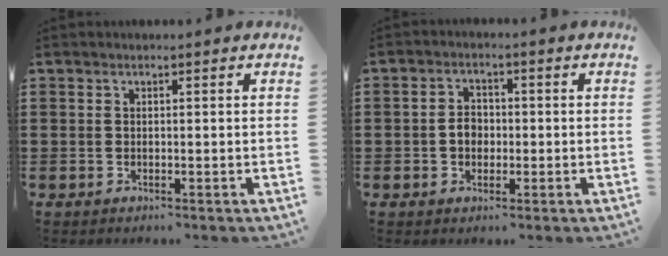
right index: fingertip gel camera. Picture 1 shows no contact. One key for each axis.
{"total": 3.1, "fx": -0.5, "fy": 2.4, "fz": 1.9, "tx": -0.041, "ty": 0.007, "tz": -0.012}